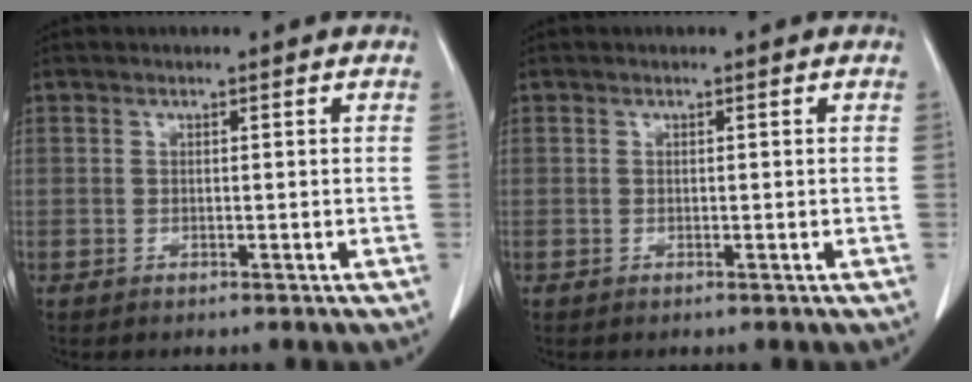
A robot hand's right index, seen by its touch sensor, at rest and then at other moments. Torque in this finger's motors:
{"motor_torque": [-0.01, -0.11, 0.02, 0.00]}